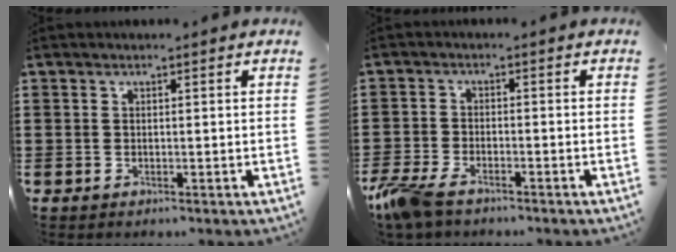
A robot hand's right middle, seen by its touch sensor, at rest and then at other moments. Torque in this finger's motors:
{"motor_torque": [0.99, -0.37, 0.18, 0.05]}